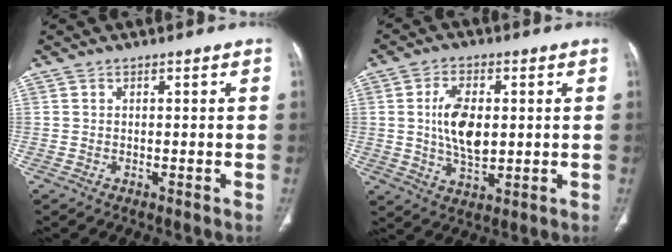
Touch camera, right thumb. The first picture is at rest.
{"total": 9.7, "force": [1.0, 5.3, 8.1], "torque": [-0.144, -0.007, 0.024]}